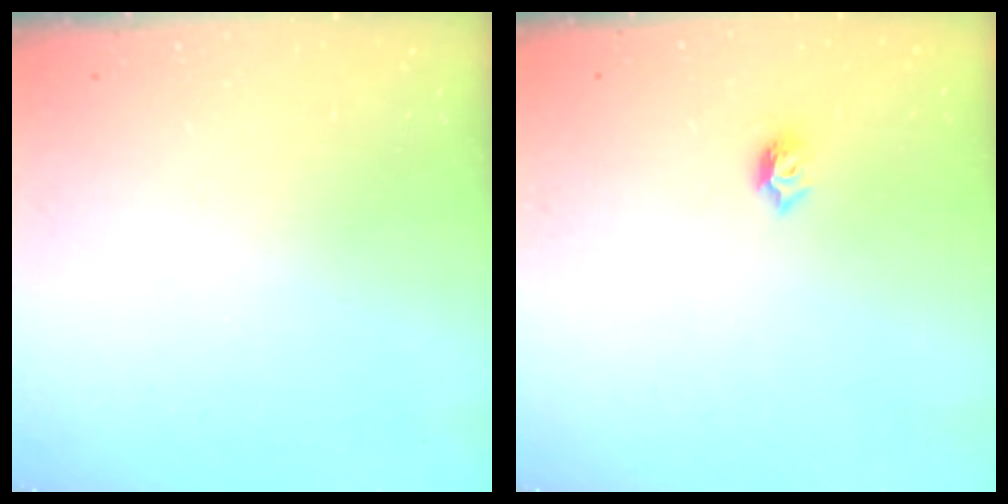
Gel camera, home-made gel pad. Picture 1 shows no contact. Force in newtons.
{"total": 4.7, "press": 4.7, "slide": 0.7}